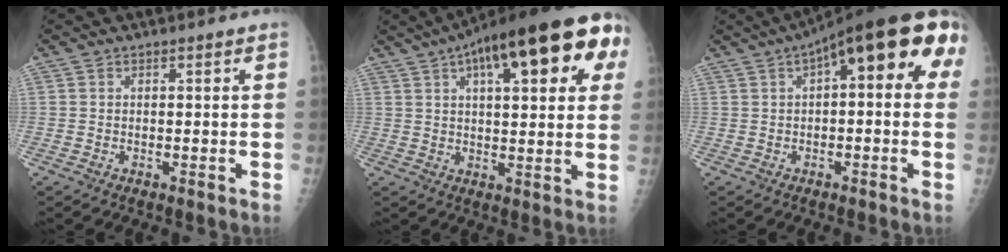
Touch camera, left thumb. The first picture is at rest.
{"total": 24.9, "force": [10.6, 8.4, 21.0], "torque": [-0.293, 0.019, 0.144]}
{"total": 16.4, "force": [4.7, 6.1, 14.5], "torque": [-0.177, 0.035, 0.049]}